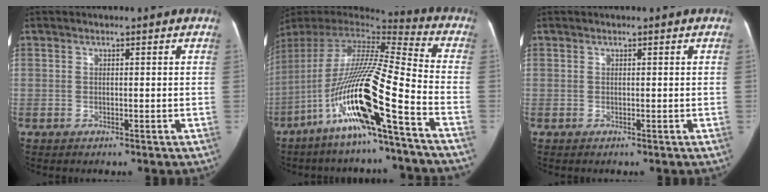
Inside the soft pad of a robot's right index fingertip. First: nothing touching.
{"total": 19.9, "force": [-10.1, -0.8, 17.1], "torque": [-0.344, -0.039, -0.201]}
{"total": 0.0}